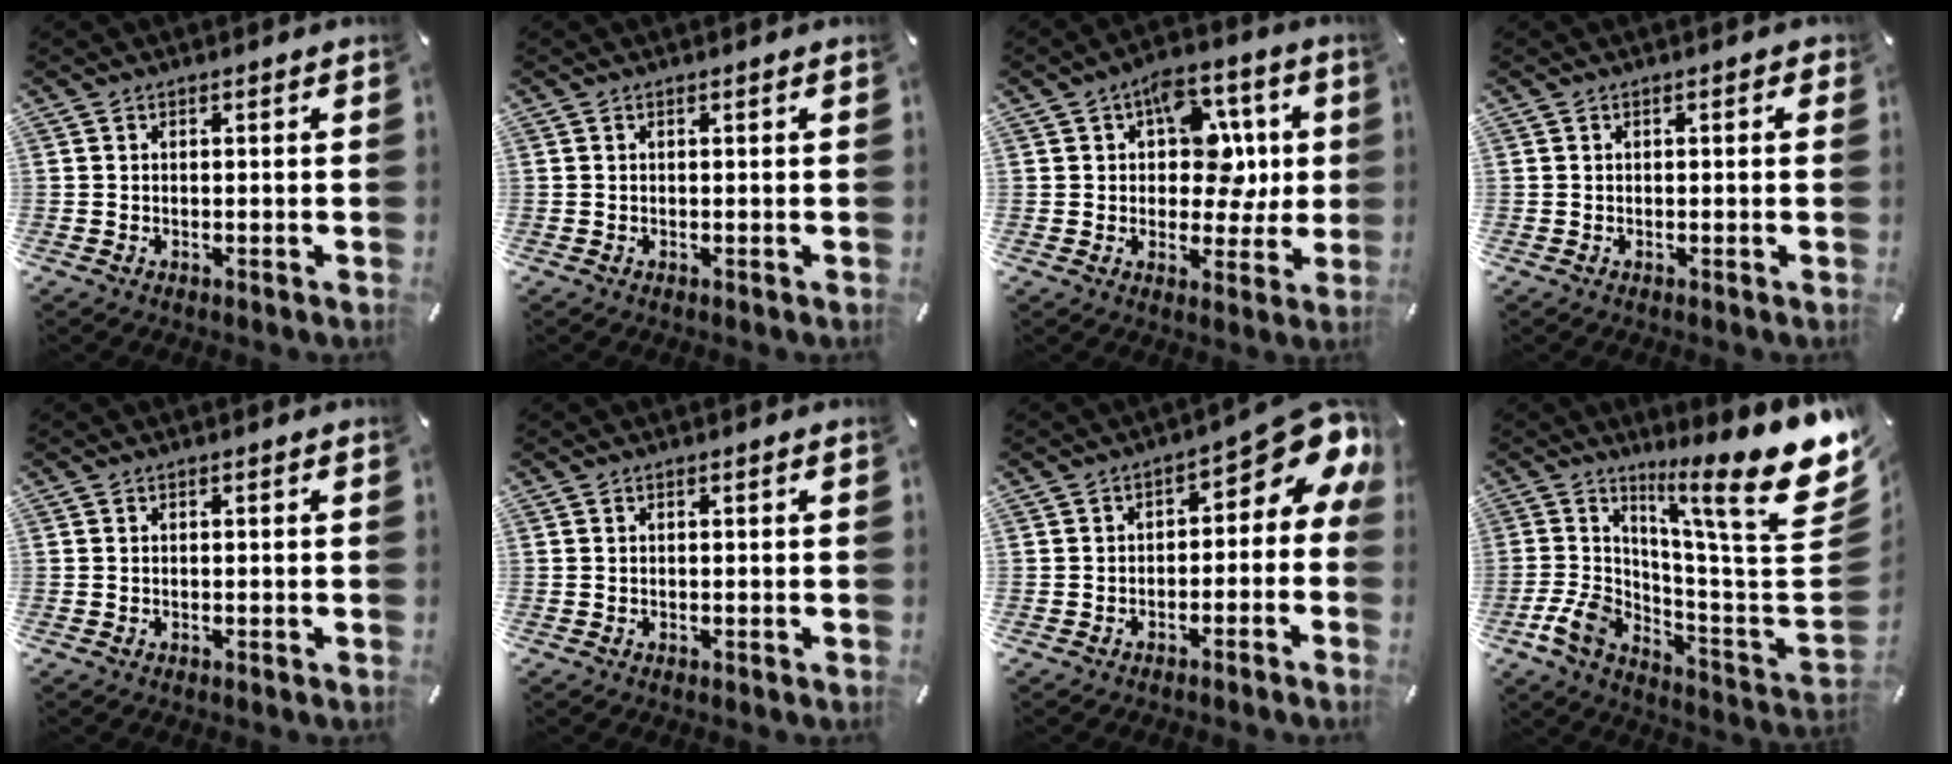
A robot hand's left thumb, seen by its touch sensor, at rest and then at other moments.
{"total": 0.0}
{"total": 12.5, "force": [2.9, 9.1, 8.1], "torque": [-0.097, -0.012, 0.051]}
{"total": 0.6, "force": [-0.1, 0.4, 0.4], "torque": [-0.006, 0.002, -0.002]}
{"total": 0.0}
{"total": 0.0}
{"total": 9.1, "force": [3.0, 4.6, 7.2], "torque": [-0.081, -0.037, 0.048]}
{"total": 21.2, "force": [9.9, 4.9, 18.1], "torque": [-0.281, -0.089, 0.152]}